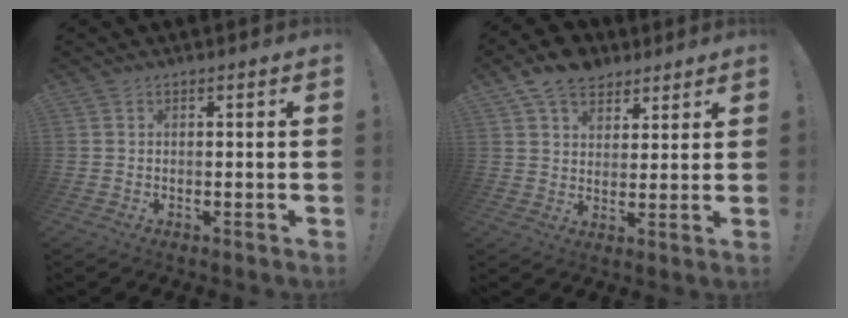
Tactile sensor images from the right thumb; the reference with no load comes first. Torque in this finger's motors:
{"motor_torque": [0.85, 0.90, 0.63, 0.63, 0.01]}